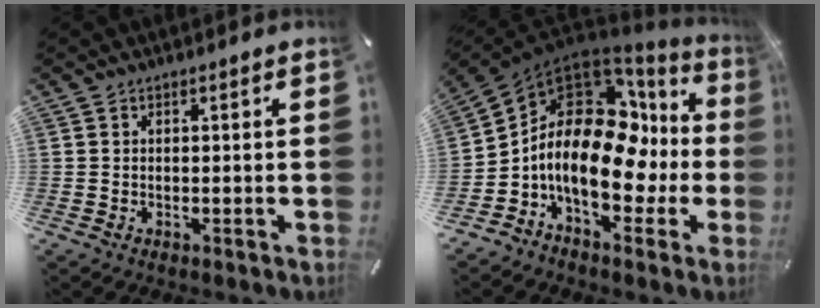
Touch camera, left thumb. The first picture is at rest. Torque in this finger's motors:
{"motor_torque": [1.70, 2.16, 2.77, 0.00, 0.37]}